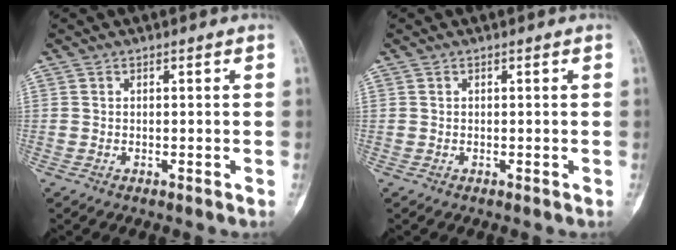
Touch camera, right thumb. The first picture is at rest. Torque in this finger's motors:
{"motor_torque": [0.01, 0.00, -0.04, -0.08, 0.00]}